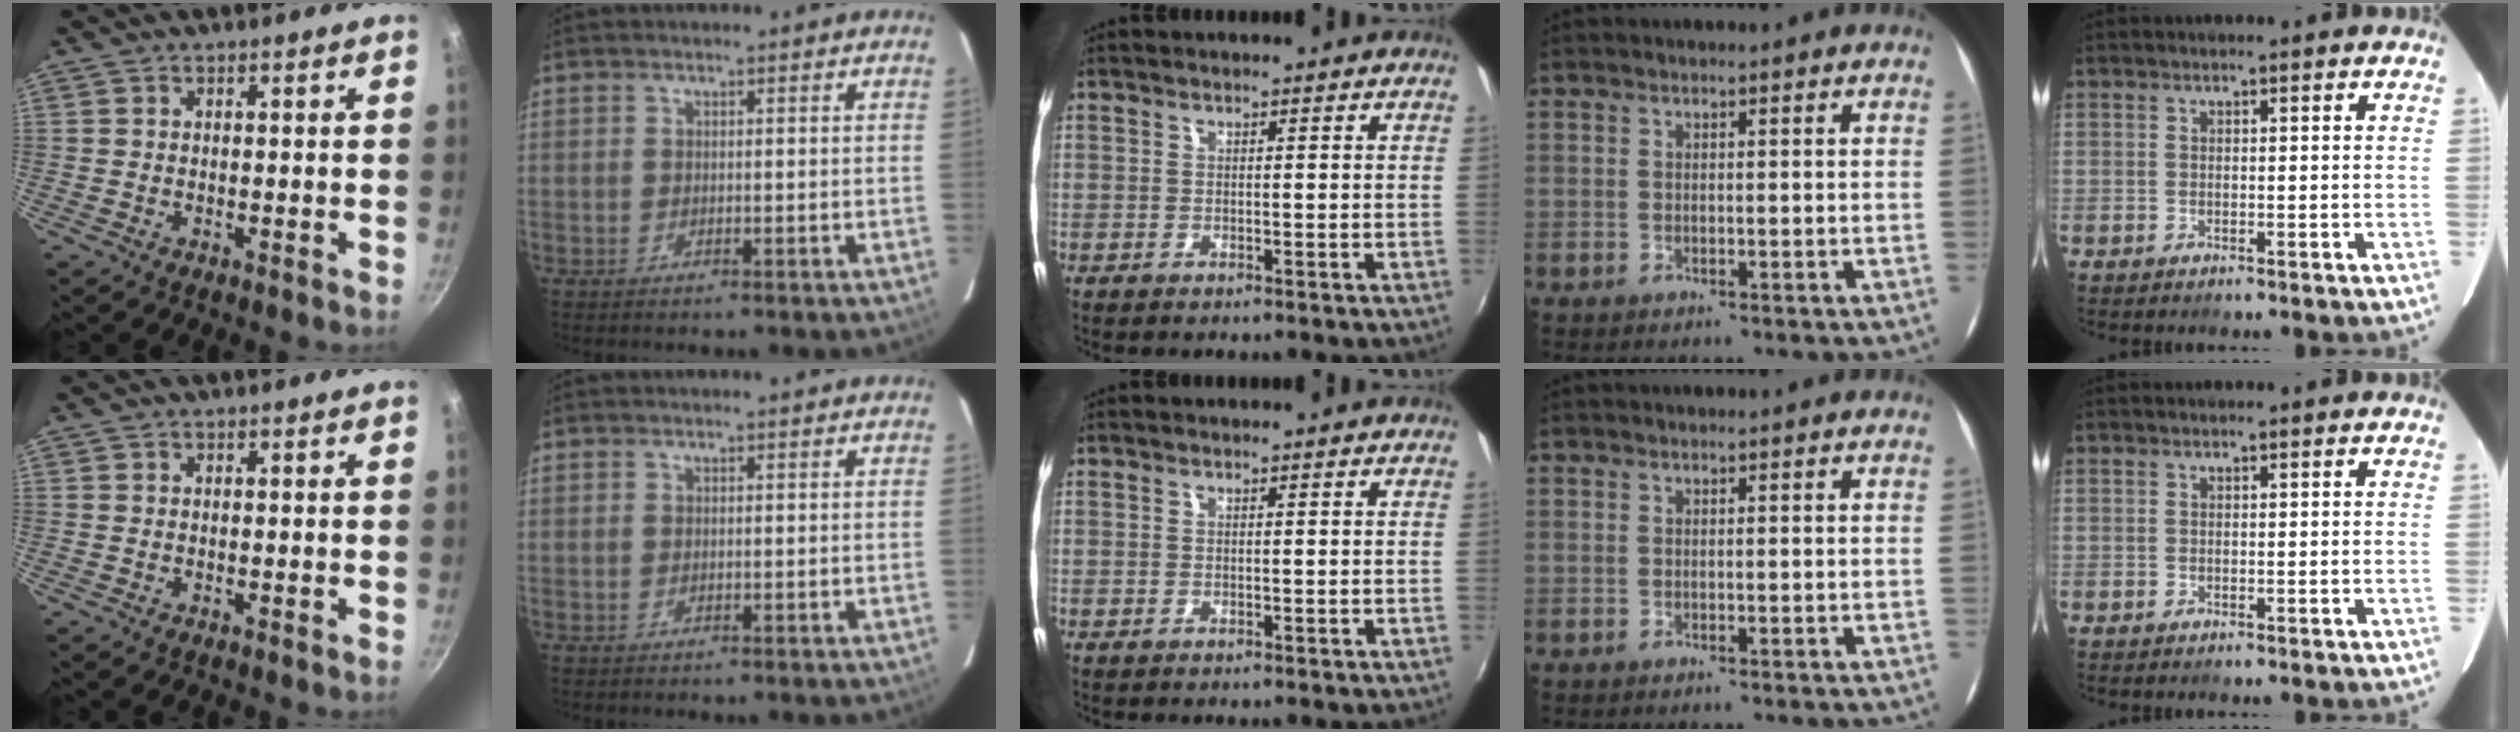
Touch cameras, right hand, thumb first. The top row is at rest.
{}